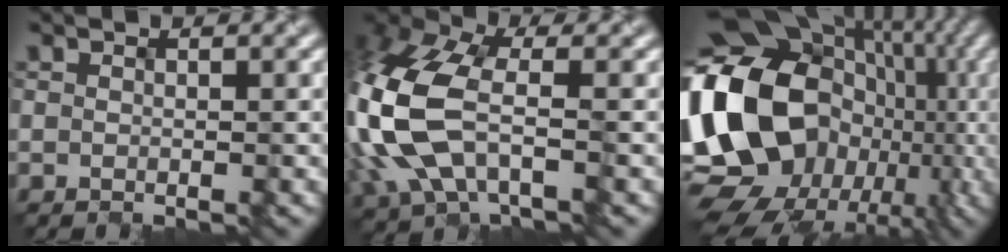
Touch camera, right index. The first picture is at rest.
{"total": 11.5, "force": [-1.5, 6.5, 9.4], "torque": [-0.252, 0.003, -0.040]}
{"total": 19.2, "force": [-2.0, 15.4, 11.3], "torque": [-0.209, 0.002, -0.028]}